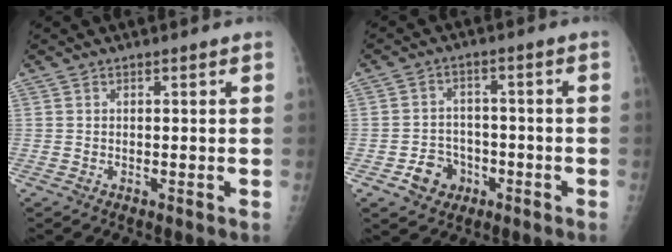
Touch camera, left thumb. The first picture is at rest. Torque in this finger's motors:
{"motor_torque": [-0.04, 0.05, 0.05, 0.02, -0.05]}